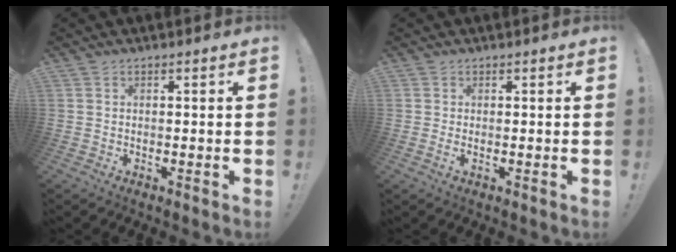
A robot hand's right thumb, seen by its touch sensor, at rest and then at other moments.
{"total": 0.9, "force": [0.4, 0.0, 0.8], "torque": [0.000, -0.009, 0.004]}